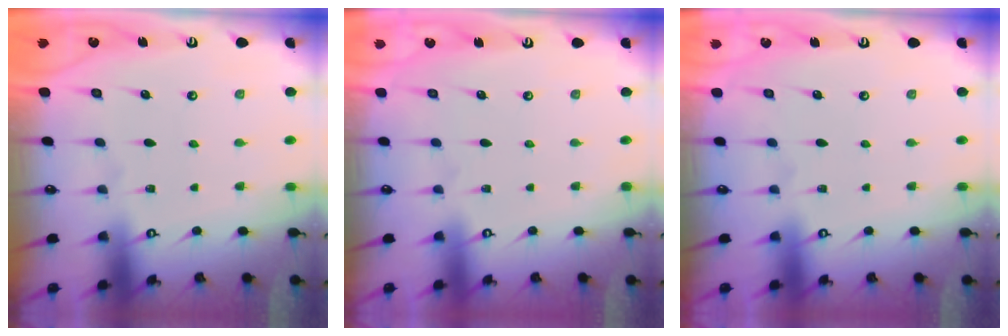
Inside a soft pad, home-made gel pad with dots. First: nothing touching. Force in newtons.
{"total": 0.0}
{"total": 0.0}